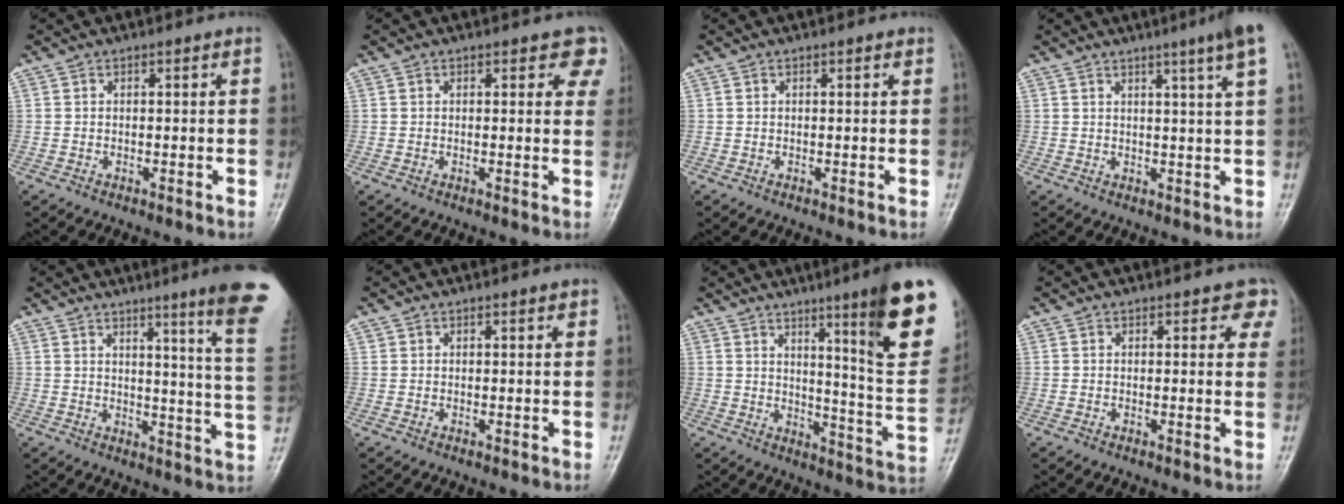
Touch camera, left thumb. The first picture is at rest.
{"total": 4.5, "force": [2.8, 2.4, 2.5], "torque": [0.011, -0.009, 0.017]}
{"total": 0.5, "force": [0.3, 0.1, 0.4], "torque": [-0.005, -0.001, 0.001]}
{"total": 6.8, "force": [4.0, -0.8, 5.5], "torque": [-0.077, -0.012, 0.049]}
{"total": 16.4, "force": [10.7, -0.6, 12.3], "torque": [-0.141, -0.083, 0.117]}
{"total": 1.0, "force": [0.7, 0.5, 0.5], "torque": [0.000, -0.003, 0.006]}
{"total": 20.1, "force": [10.4, 1.8, 17.1], "torque": [-0.193, -0.063, 0.148]}
{"total": 3.9, "force": [2.5, 2.2, 2.1], "torque": [0.014, -0.007, 0.014]}